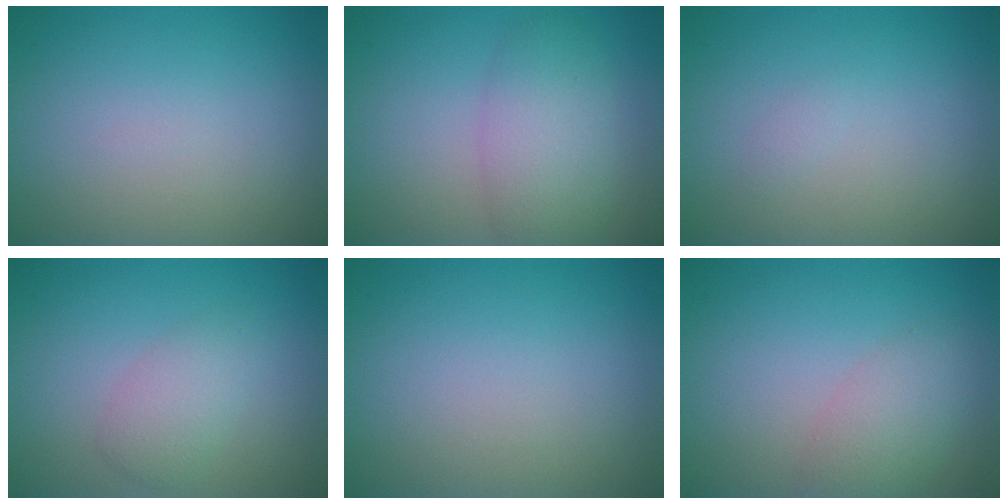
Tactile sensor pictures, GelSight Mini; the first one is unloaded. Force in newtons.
{"total": 4.6, "press": 4.6, "slide": 0.2}
{"total": 0.5, "press": 0.5, "slide": 0.0}
{"total": 2.5, "press": 2.5, "slide": 0.1}
{"total": 0.0}
{"total": 3.0, "press": 3.0, "slide": 0.1}